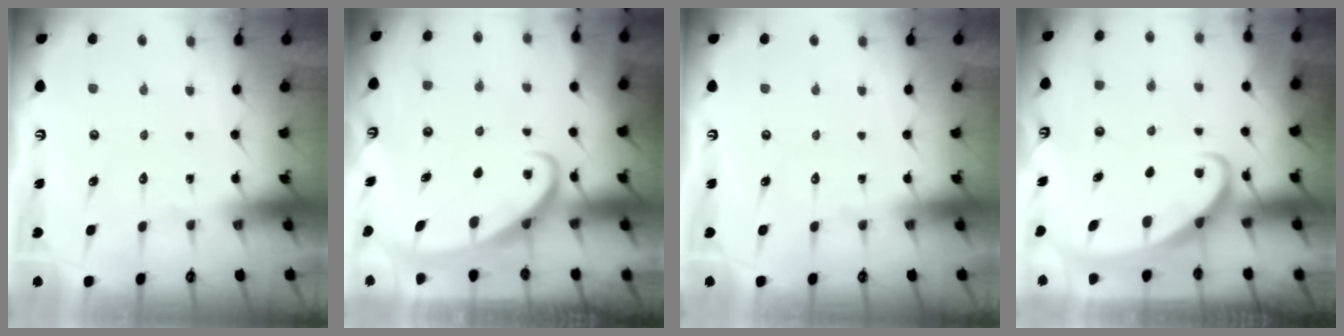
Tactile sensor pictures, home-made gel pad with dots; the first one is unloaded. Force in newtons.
{"total": 2.6, "press": 2.6, "slide": 0.3}
{"total": 0.0}
{"total": 2.0, "press": 2.0, "slide": 0.4}